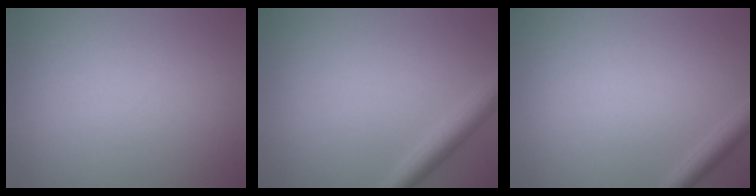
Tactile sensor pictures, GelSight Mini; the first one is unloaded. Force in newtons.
{"total": 2.9, "press": 2.9, "slide": 0.1}
{"total": 1.9, "press": 1.9, "slide": 0.1}